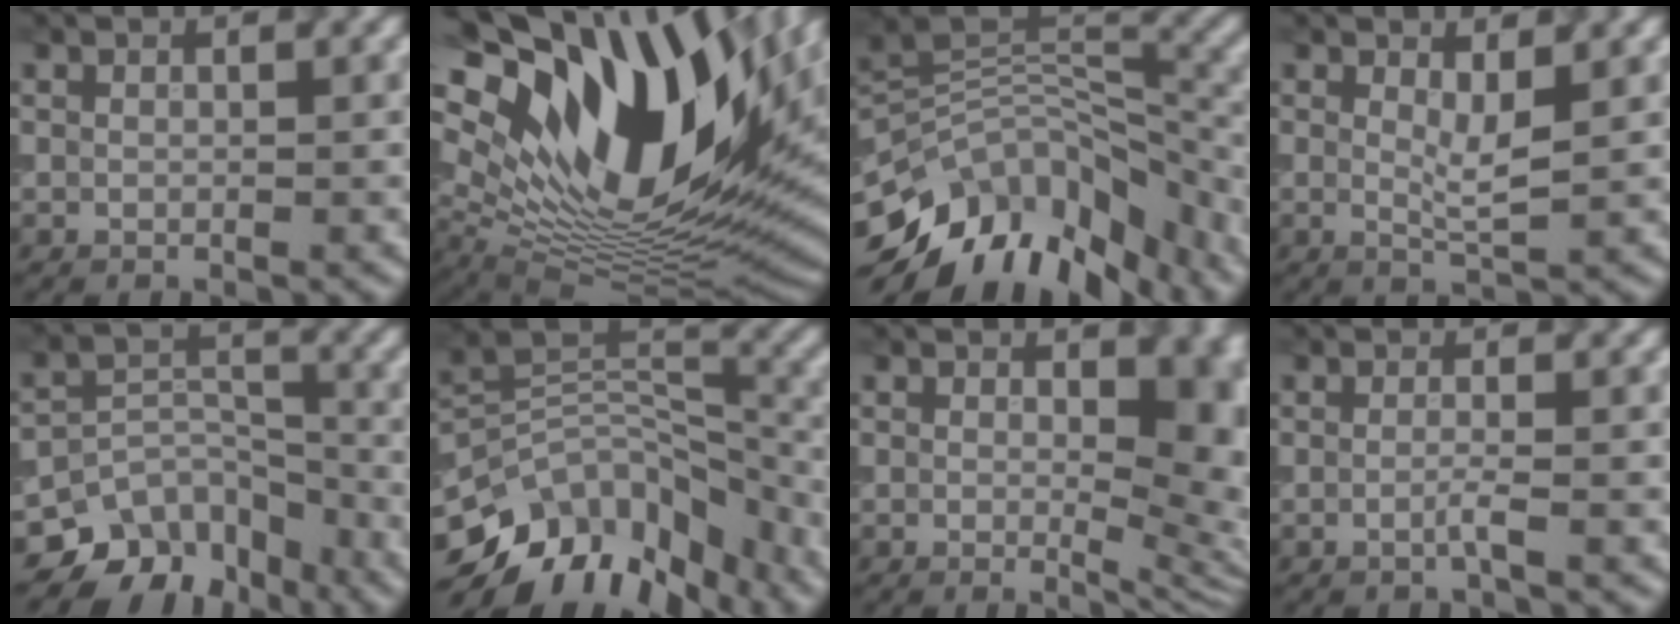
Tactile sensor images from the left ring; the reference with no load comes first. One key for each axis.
{"total": 20.2, "fx": 9.5, "fy": 9.6, "fz": 15.0, "tx": -0.285, "ty": 0.033, "tz": 0.163}
{"total": 13.5, "fx": -7.8, "fy": 8.2, "fz": 7.4, "tx": -0.160, "ty": 0.014, "tz": -0.128}
{"total": 2.2, "fx": 0.7, "fy": 0.5, "fz": 2.0, "tx": -0.036, "ty": -0.008, "tz": 0.013}
{"total": 8.2, "fx": -6.0, "fy": 5.0, "fz": 2.4, "tx": -0.022, "ty": -0.002, "tz": -0.103}
{"total": 12.5, "fx": -7.5, "fy": 7.9, "fz": 6.1, "tx": -0.125, "ty": 0.009, "tz": -0.124}
{"total": 8.5, "fx": 0.5, "fy": 3.9, "fz": 7.6, "tx": -0.059, "ty": 0.002, "tz": 0.007}
{"total": 1.1, "fx": -0.4, "fy": 0.1, "fz": 1.0, "tx": -0.020, "ty": -0.005, "tz": -0.010}